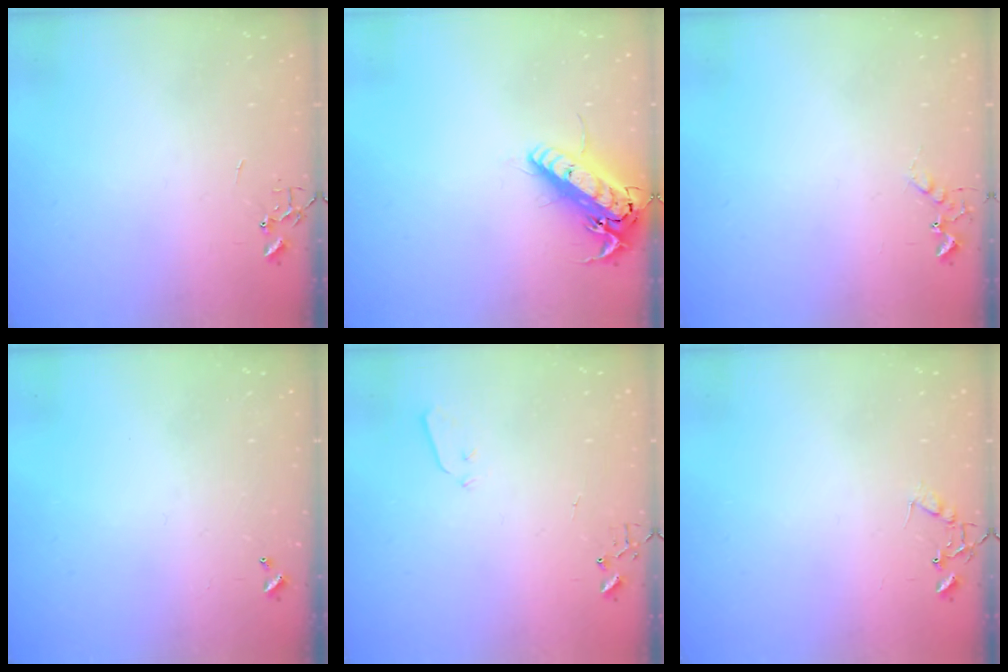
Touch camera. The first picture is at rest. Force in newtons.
{"total": 16.5, "press": 16.3, "slide": 3.0}
{"total": 5.2, "press": 5.1, "slide": 0.9}
{"total": 0.0}
{"total": 3.6, "press": 3.6, "slide": 0.6}
{"total": 7.5, "press": 7.5, "slide": 0.4}